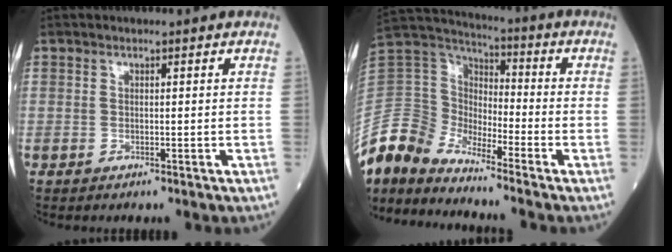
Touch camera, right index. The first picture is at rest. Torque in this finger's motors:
{"motor_torque": [0.01, -0.76, 0.11, 0.03]}